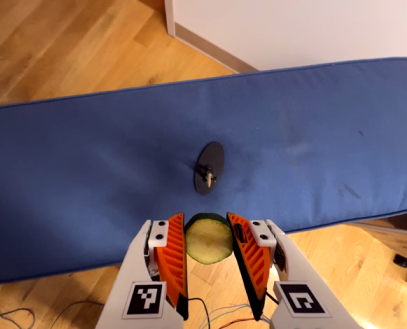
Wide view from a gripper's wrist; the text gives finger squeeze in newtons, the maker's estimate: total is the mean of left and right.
{"total": 8.4, "left": 8.4, "right": 8.4}